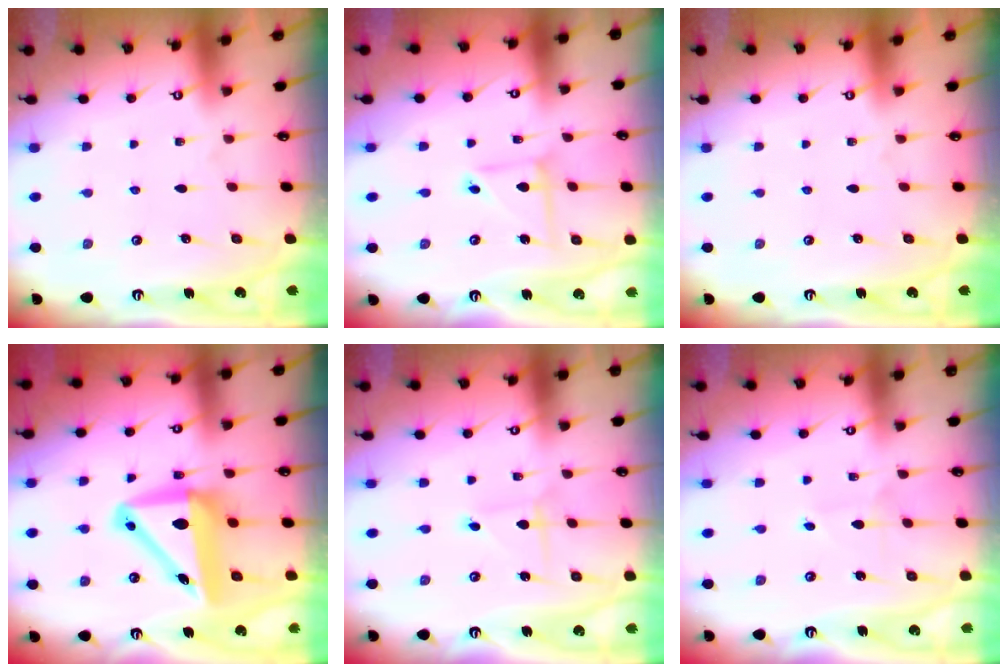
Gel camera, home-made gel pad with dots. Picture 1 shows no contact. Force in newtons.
{"total": 5.0, "press": 5.0, "slide": 0.4}
{"total": 0.0}
{"total": 11.8, "press": 11.3, "slide": 3.5}
{"total": 1.7, "press": 1.7, "slide": 0.2}
{"total": 3.2, "press": 3.1, "slide": 0.3}